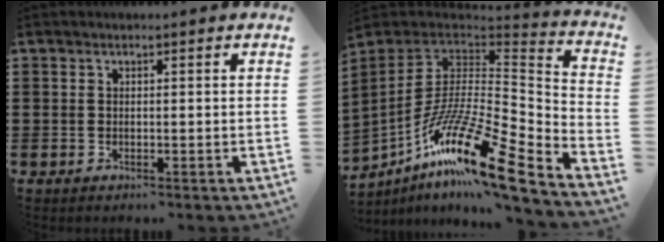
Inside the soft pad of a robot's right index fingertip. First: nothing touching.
{"total": 18.0, "force": [-10.3, 4.0, 14.2], "torque": [-0.277, -0.002, -0.196]}